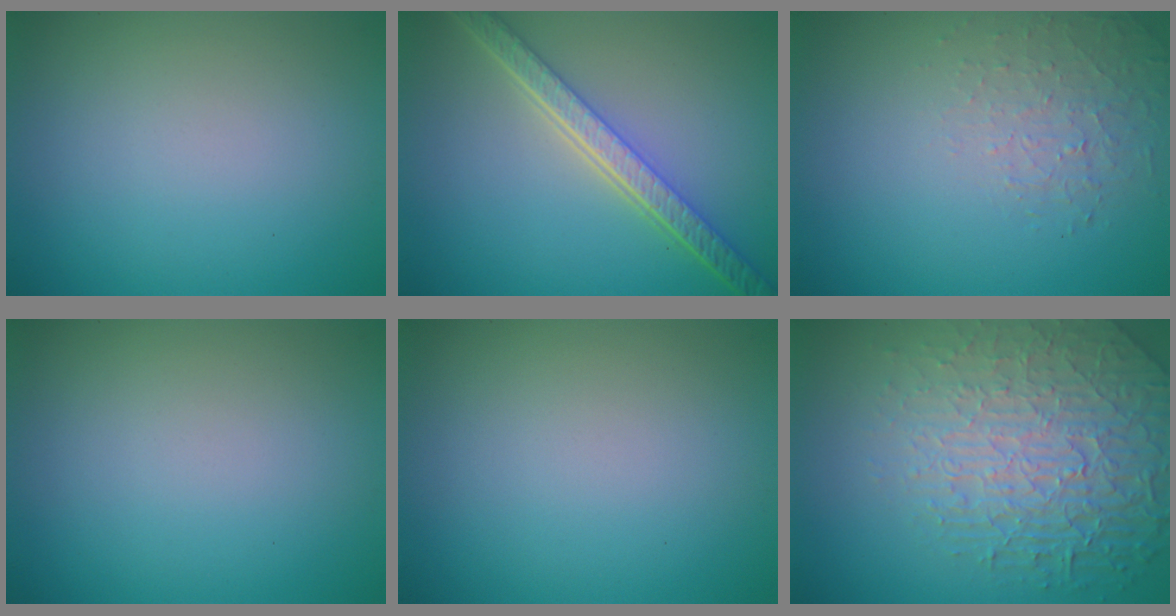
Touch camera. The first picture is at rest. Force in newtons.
{"total": 5.6, "press": 4.2, "slide": 3.7}
{"total": 1.4, "press": 0.6, "slide": 1.3}
{"total": 0.0}
{"total": 0.0}
{"total": 7.3, "press": 5.7, "slide": 4.6}